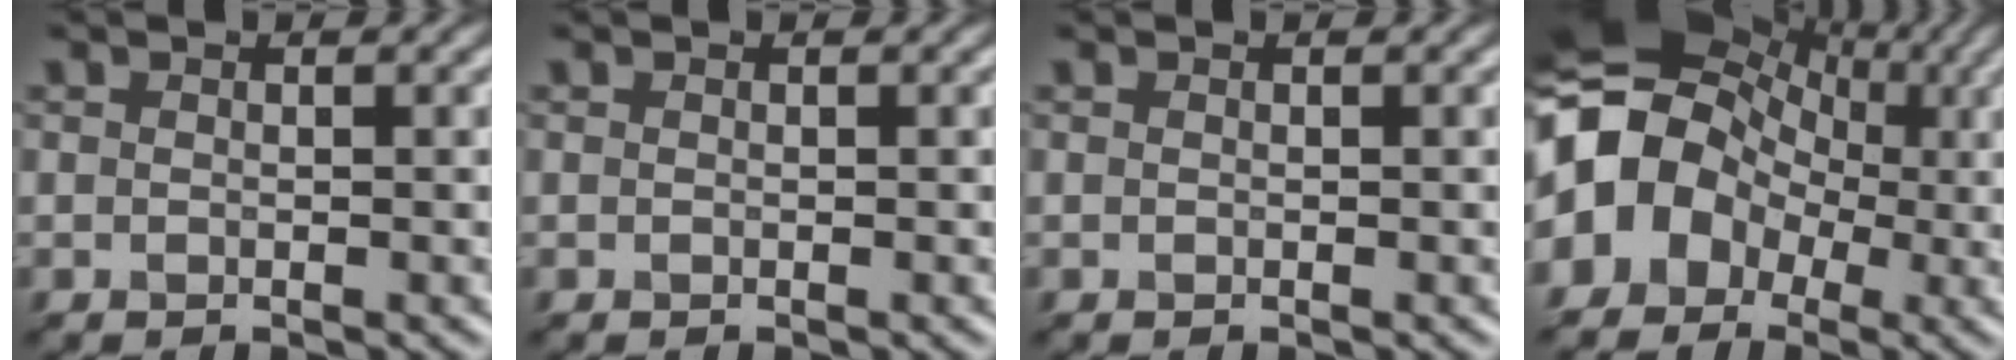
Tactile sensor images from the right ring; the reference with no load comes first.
{"total": 0.0}
{"total": 0.0}
{"total": 12.2, "force": [-0.3, 10.9, 5.4], "torque": [-0.101, 0.015, -0.021]}